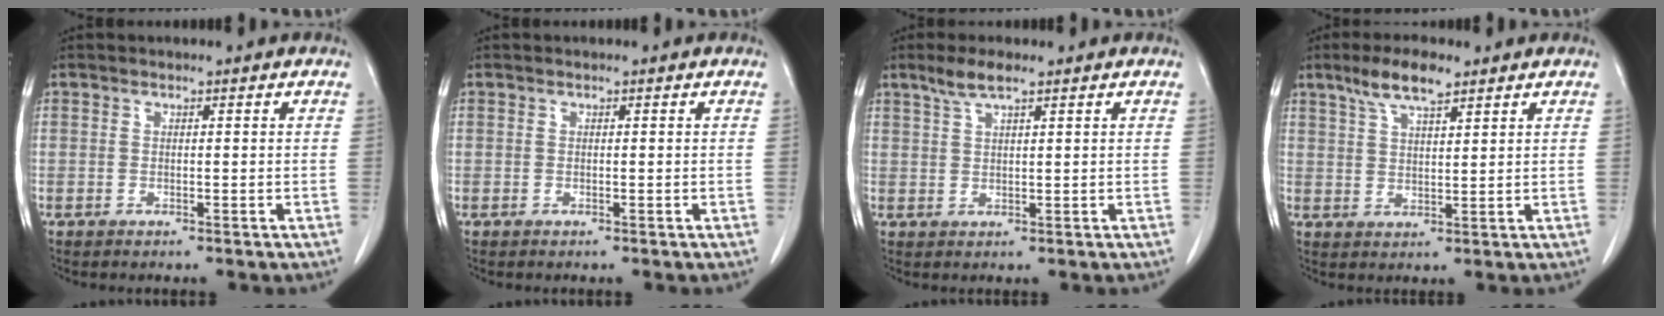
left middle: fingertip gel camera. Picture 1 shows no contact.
{"total": 0.0}
{"total": 3.5, "force": [2.5, 0.4, 2.4], "torque": [-0.056, 0.005, 0.053]}
{"total": 6.3, "force": [4.5, 1.3, 4.3], "torque": [-0.090, 0.008, 0.084]}